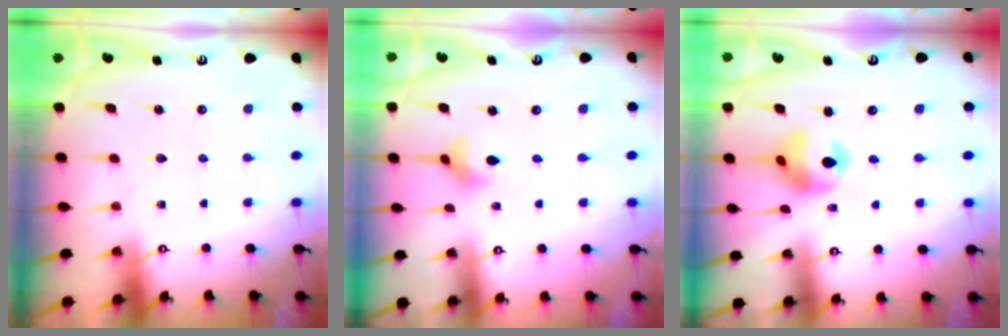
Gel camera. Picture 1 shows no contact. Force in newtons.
{"total": 3.0, "press": 3.0, "slide": 0.3}
{"total": 11.3, "press": 11.2, "slide": 1.2}